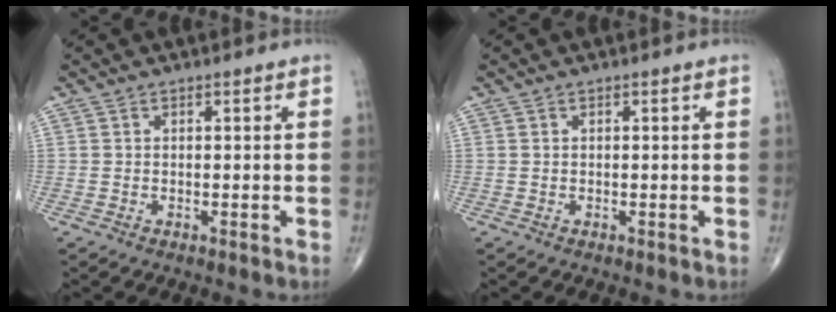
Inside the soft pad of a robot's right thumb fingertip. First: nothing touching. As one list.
[{"total": 0.0}]